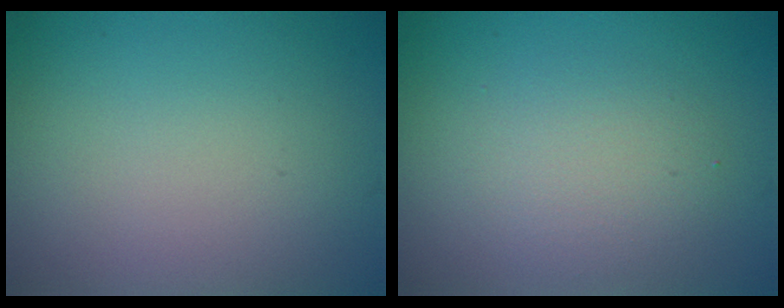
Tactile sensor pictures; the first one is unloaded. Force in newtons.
{"total": 2.7, "press": 2.7, "slide": 0.3}